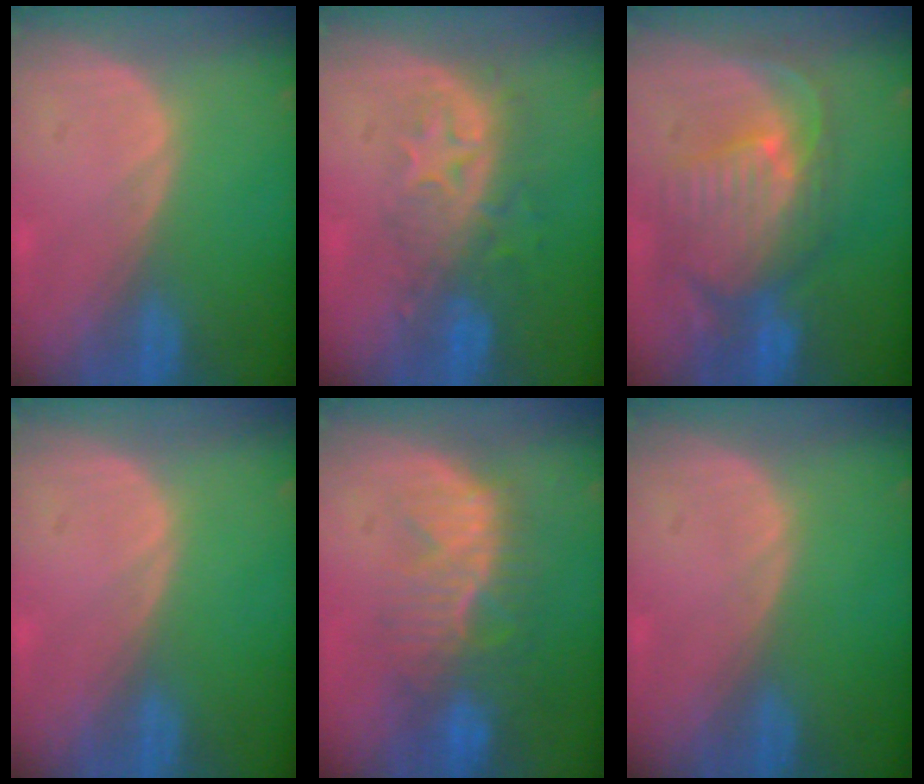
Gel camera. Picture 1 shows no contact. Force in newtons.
{"total": 8.2, "press": 7.3, "slide": 3.8}
{"total": 10.5, "press": 9.3, "slide": 4.8}
{"total": 0.0}
{"total": 10.1, "press": 8.7, "slide": 5.1}
{"total": 0.0}